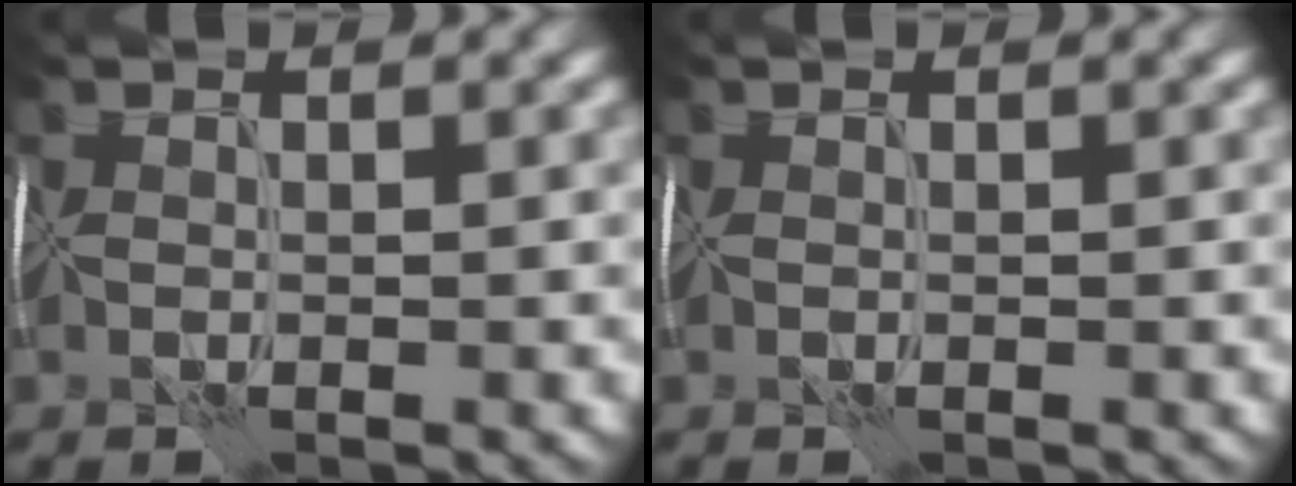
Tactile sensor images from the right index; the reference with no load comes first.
{"total": 0.0}